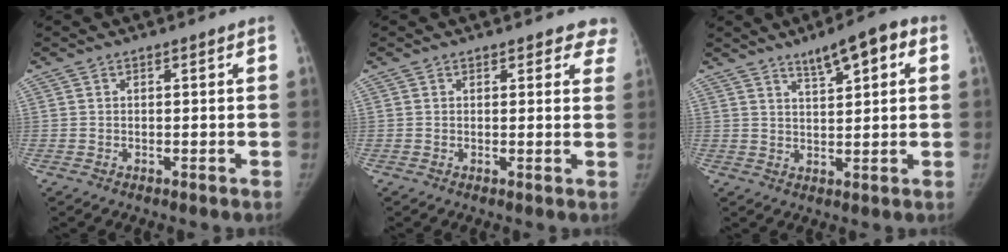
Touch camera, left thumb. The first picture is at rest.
{"total": 5.4, "force": [4.7, 2.5, 1.0], "torque": [0.039, -0.017, 0.033]}
{"total": 7.8, "force": [4.0, 2.3, 6.4], "torque": [-0.084, -0.005, 0.059]}